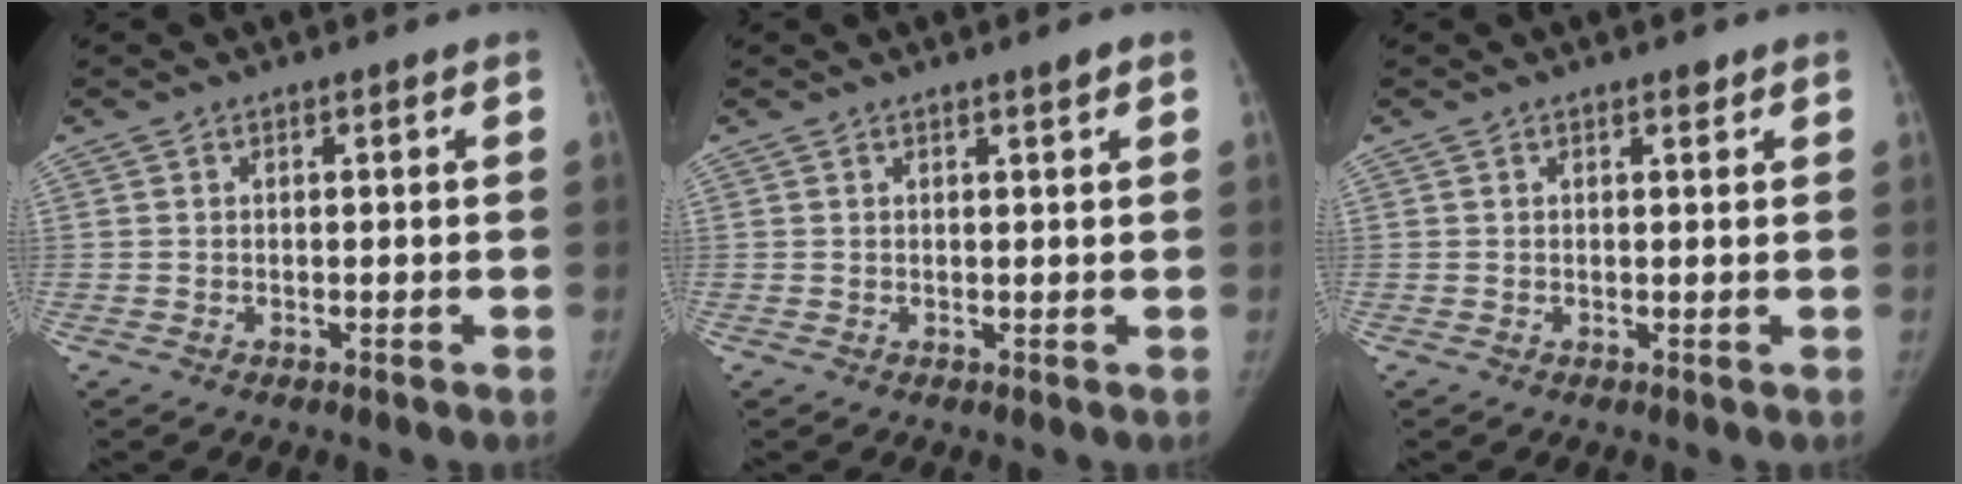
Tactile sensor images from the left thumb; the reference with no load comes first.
{"total": 1.3, "force": [0.9, 0.0, 1.0], "torque": [-0.012, -0.005, 0.014]}
{"total": 0.9, "force": [0.7, 0.4, 0.5], "torque": [-0.004, -0.004, 0.009]}